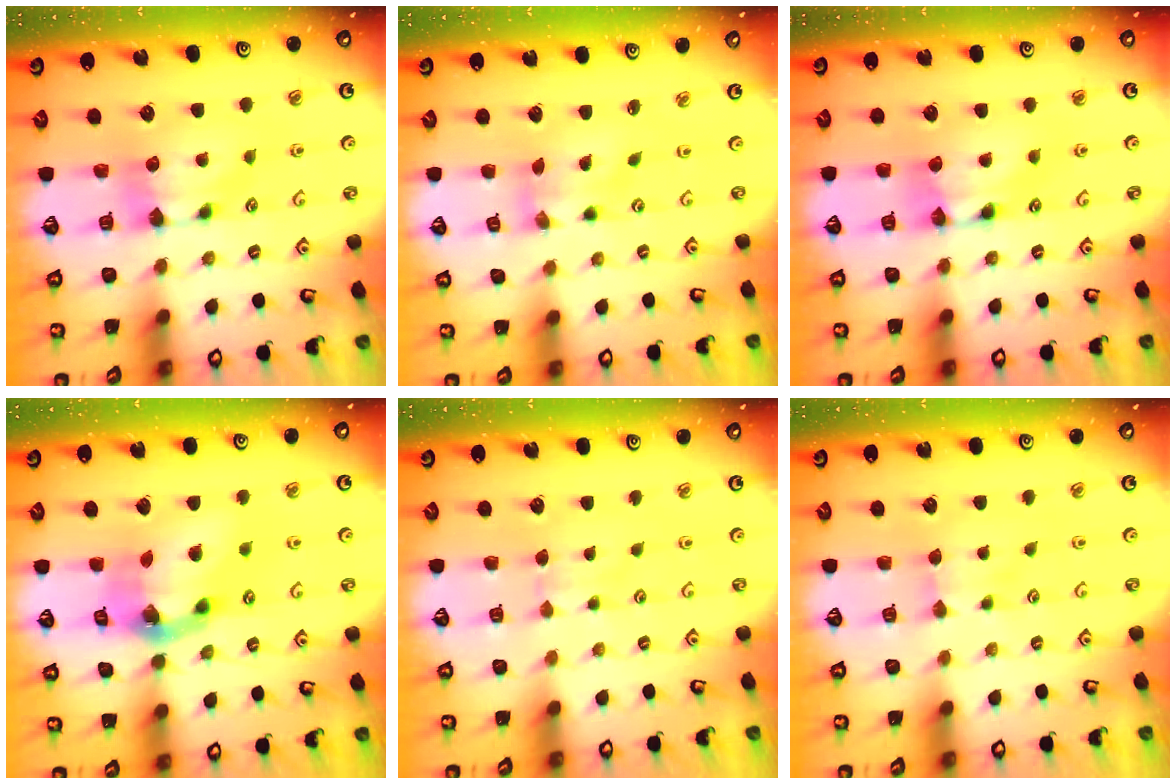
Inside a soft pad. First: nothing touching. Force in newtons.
{"total": 1.4, "press": 0.3, "slide": 1.4}
{"total": 2.1, "press": 2.1, "slide": 0.1}
{"total": 8.4, "press": 7.9, "slide": 2.7}
{"total": 2.8, "press": 2.8, "slide": 0.4}
{"total": 1.7, "press": 1.6, "slide": 0.5}